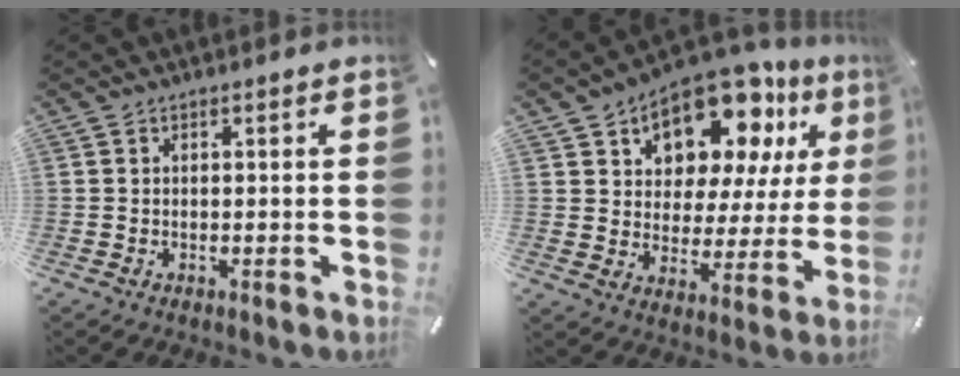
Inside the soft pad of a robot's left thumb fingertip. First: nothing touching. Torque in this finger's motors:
{"motor_torque": [2.99, 2.02, 1.47, -1.30, 0.07]}